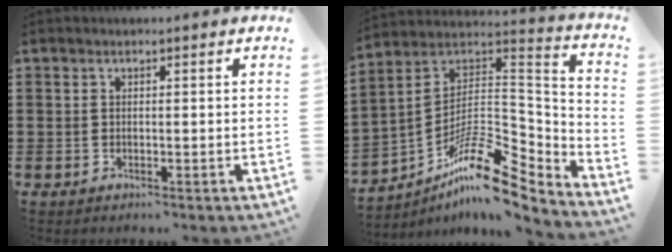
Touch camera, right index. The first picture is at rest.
{"total": 12.8, "force": [-8.5, 4.8, 8.2], "torque": [-0.148, 0.013, -0.160]}